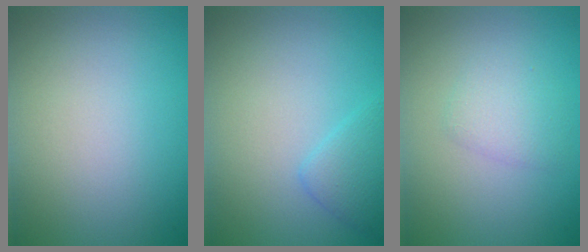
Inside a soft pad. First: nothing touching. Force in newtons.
{"total": 2.1, "press": 2.1, "slide": 0.0}
{"total": 1.8, "press": 1.8, "slide": 0.1}